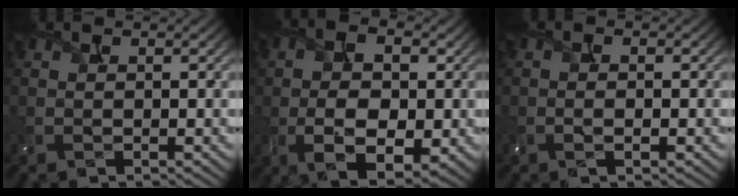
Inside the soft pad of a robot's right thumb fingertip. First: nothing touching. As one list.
[{"total": 9.6, "force": [-0.9, 5.5, 7.9], "torque": [-0.147, 0.000, -0.018]}, {"total": 1.7, "force": [-0.3, 0.7, 1.5], "torque": [-0.015, -0.001, -0.011]}]